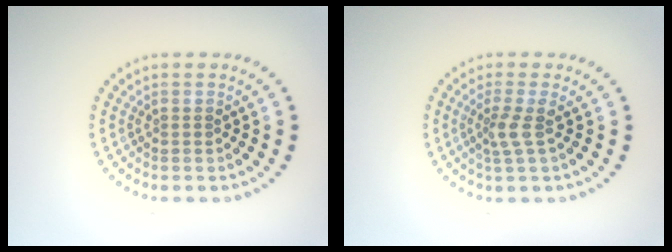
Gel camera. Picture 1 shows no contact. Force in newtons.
{"total": 1.8, "press": 1.4, "slide": 1.2}